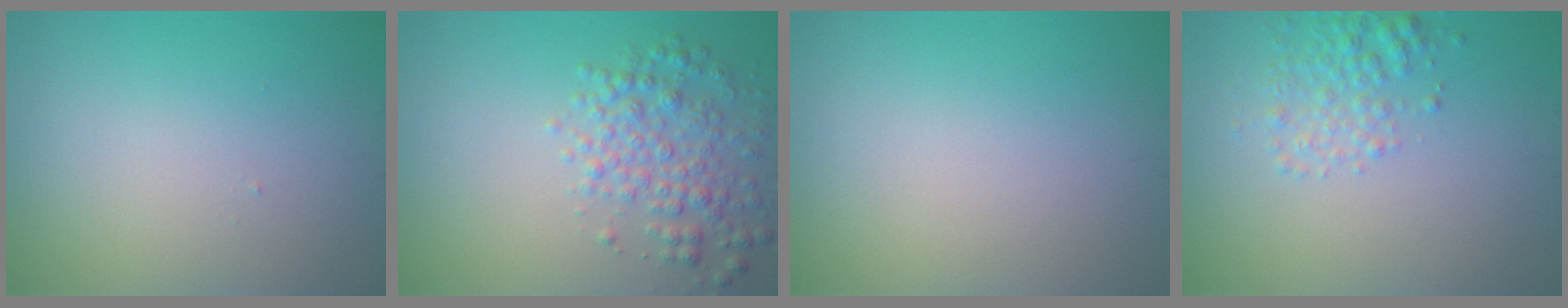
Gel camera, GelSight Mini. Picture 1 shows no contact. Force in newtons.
{"total": 3.7, "press": 3.7, "slide": 0.1}
{"total": 0.0}
{"total": 2.5, "press": 2.5, "slide": 0.1}